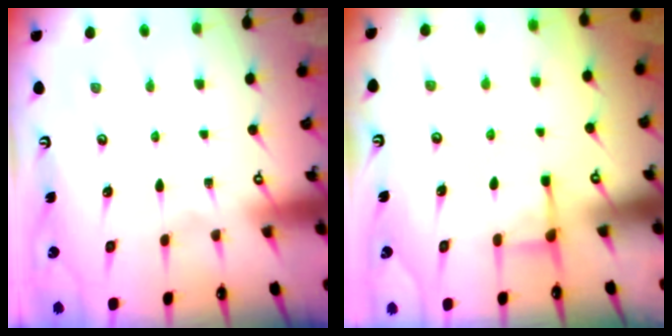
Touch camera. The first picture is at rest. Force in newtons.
{"total": 2.9, "press": 2.8, "slide": 0.5}